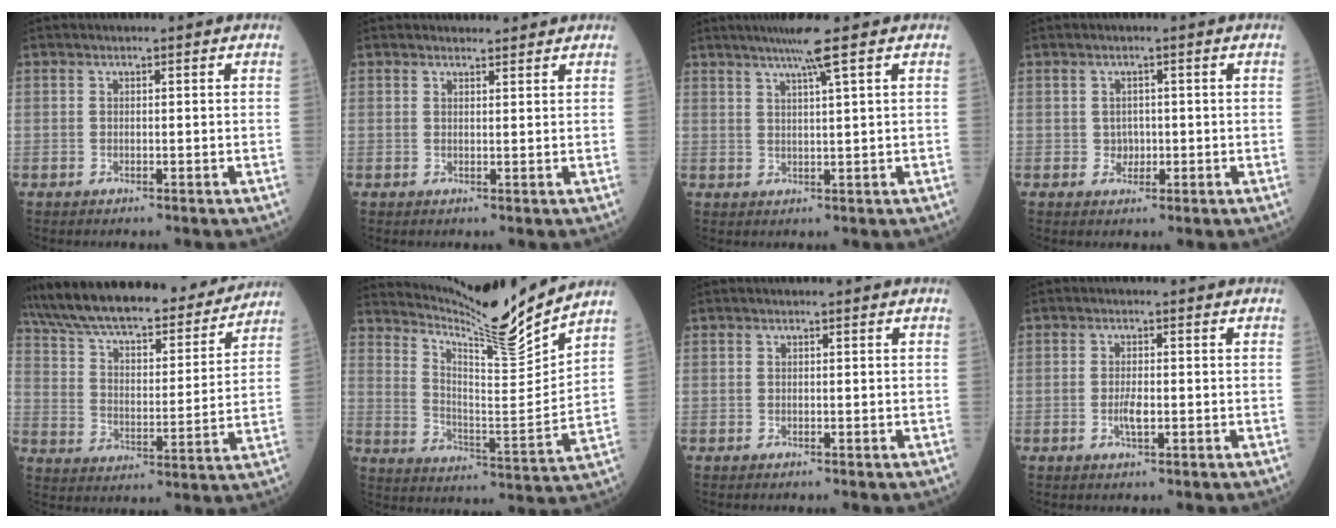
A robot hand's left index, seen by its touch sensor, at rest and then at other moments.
{"total": 2.5, "force": [2.5, 0.6, 0.1], "torque": [0.000, 0.009, 0.033]}
{"total": 4.7, "force": [3.1, -1.4, 3.2], "torque": [-0.057, 0.005, 0.058]}
{"total": 1.6, "force": [-0.2, 1.4, 0.6], "torque": [-0.007, 0.003, -0.002]}
{"total": 27.2, "force": [23.9, 6.5, 11.4], "torque": [-0.203, 0.007, 0.342]}
{"total": 13.4, "force": [12.9, -2.0, 3.1], "torque": [-0.063, -0.052, 0.210]}
{"total": 0.0}
{"total": 2.1, "force": [-0.7, 0.5, 1.9], "torque": [-0.040, 0.000, -0.012]}